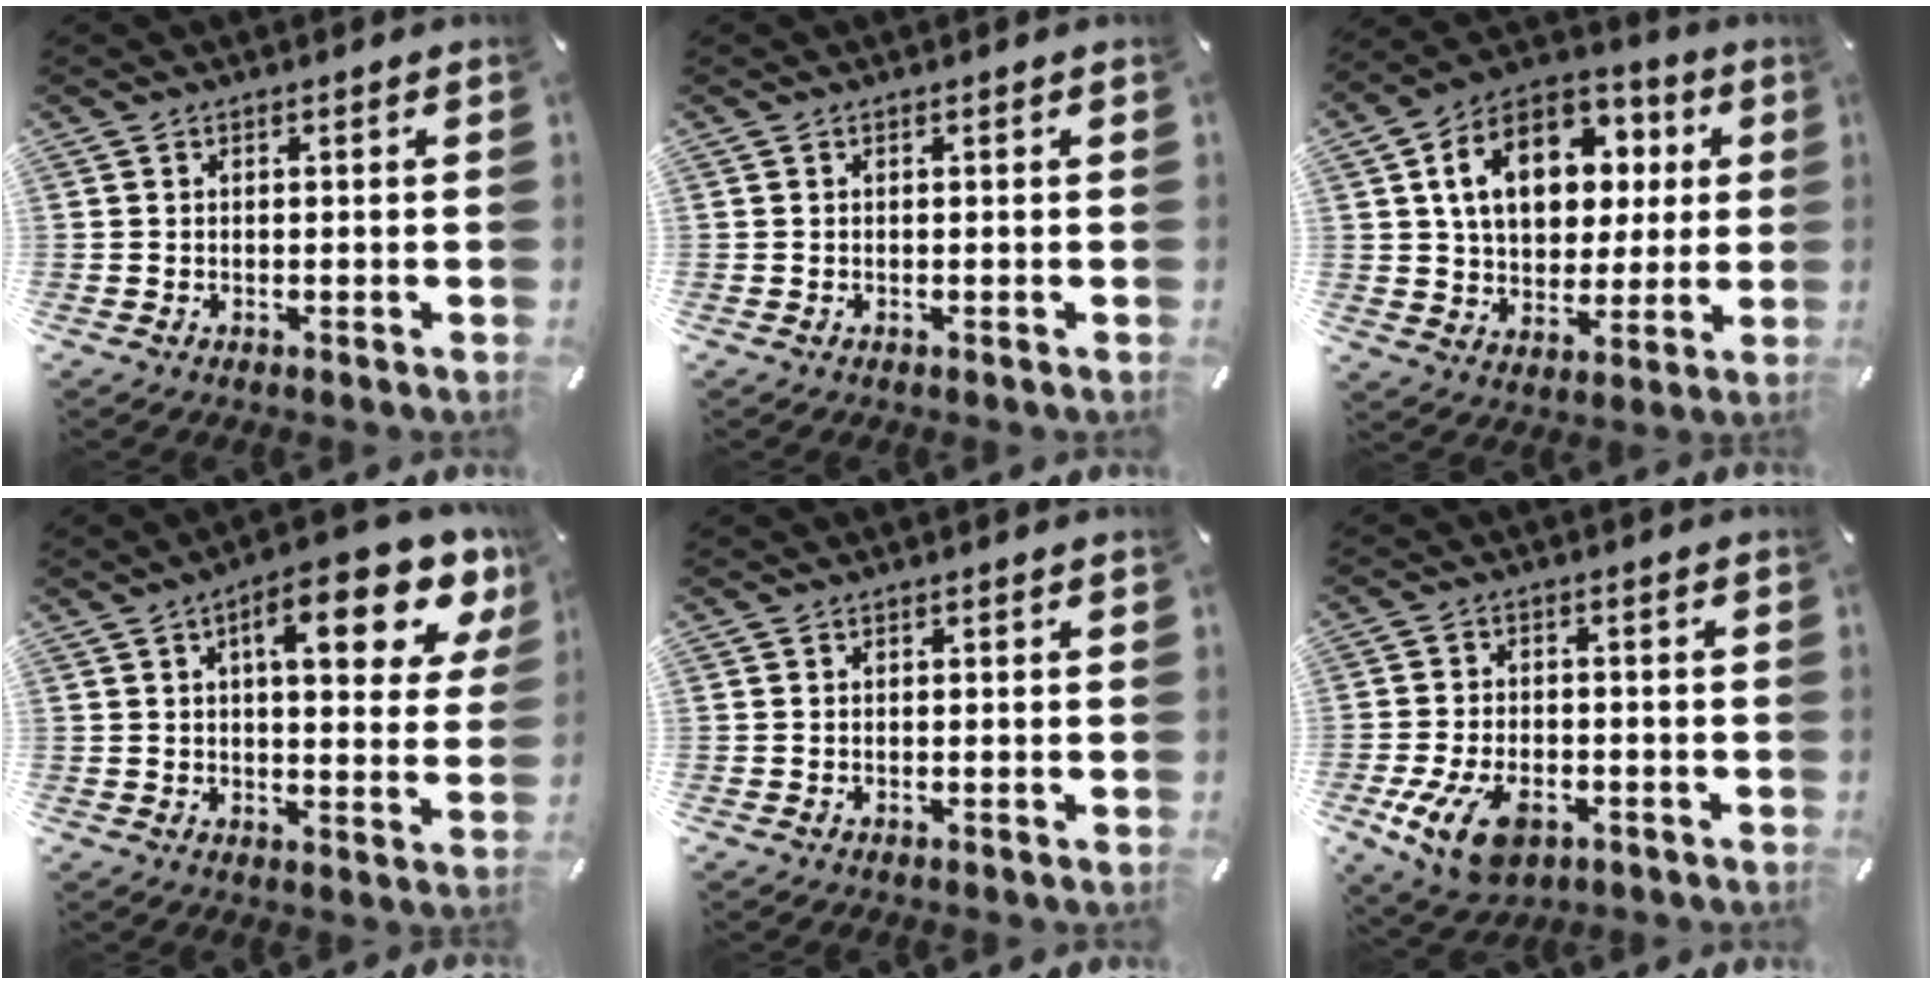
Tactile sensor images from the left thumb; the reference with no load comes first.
{"total": 0.0}
{"total": 16.7, "force": [5.3, 12.3, 9.9], "torque": [-0.175, -0.006, 0.101]}
{"total": 15.2, "force": [7.5, 5.3, 12.2], "torque": [-0.164, -0.033, 0.112]}
{"total": 0.0}
{"total": 10.8, "force": [-4.6, 6.6, 7.1], "torque": [-0.150, 0.004, -0.084]}